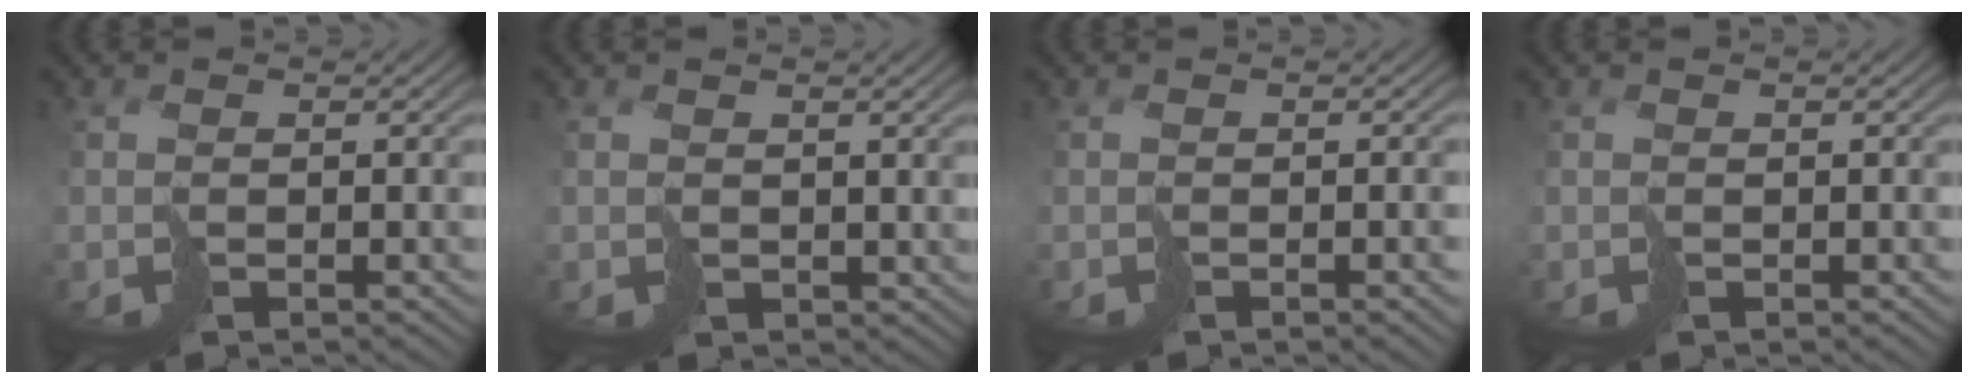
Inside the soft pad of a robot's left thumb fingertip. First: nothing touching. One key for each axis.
{"total": 1.1, "fx": 0.8, "fy": 0.7, "fz": 0.2, "tx": -0.008, "ty": -0.003, "tz": 0.016}
{"total": 3.1, "fx": -0.6, "fy": 0.7, "fz": 3.0, "tx": -0.043, "ty": -0.001, "tz": -0.012}
{"total": 0.0}